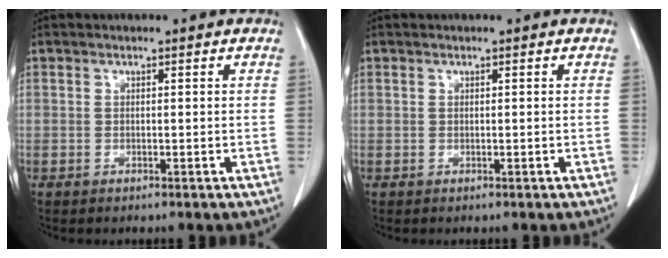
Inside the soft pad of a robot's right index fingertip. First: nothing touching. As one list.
[{"total": 0.0}]